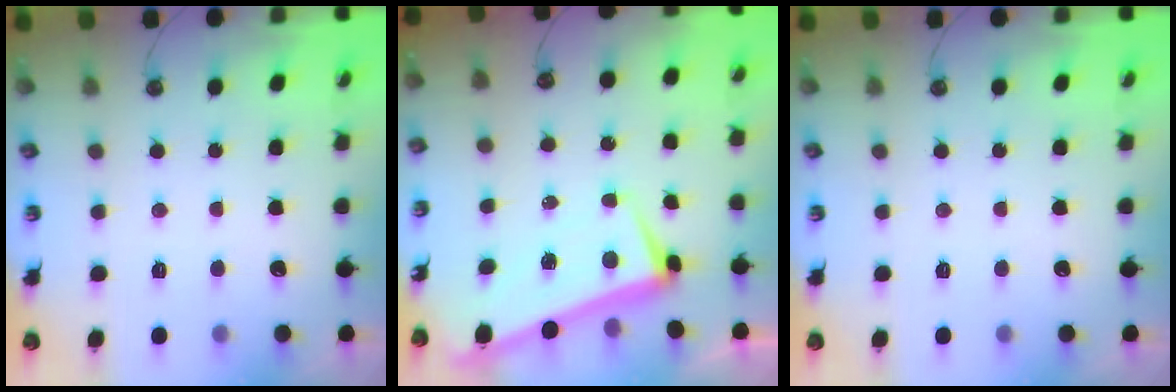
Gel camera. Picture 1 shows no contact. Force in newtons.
{"total": 2.0, "press": 1.9, "slide": 0.6}
{"total": 0.0}